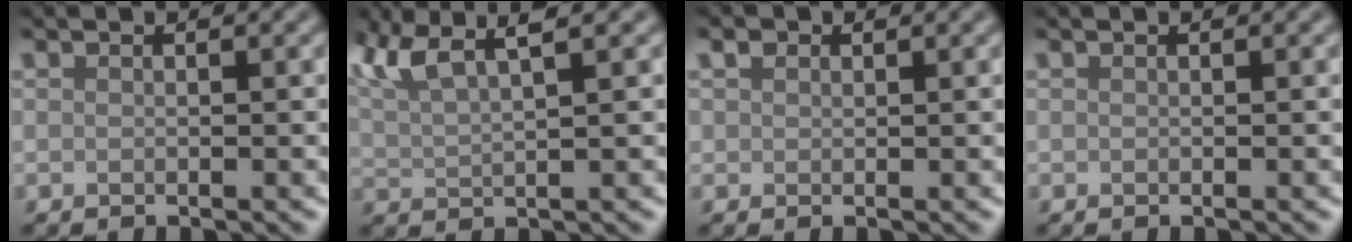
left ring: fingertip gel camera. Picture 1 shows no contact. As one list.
[{"total": 6.1, "force": [3.8, 1.8, 4.4], "torque": [-0.080, 0.023, 0.069]}, {"total": 1.0, "force": [0.4, 0.9, 0.1], "torque": [0.001, 0.002, 0.004]}, {"total": 0.0}]